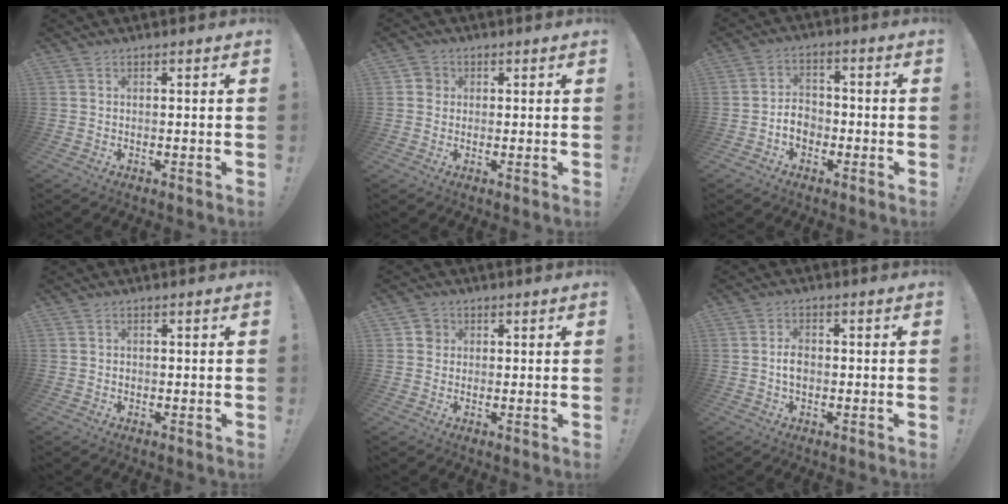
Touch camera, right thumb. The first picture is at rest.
{"total": 2.9, "force": [0.2, 2.8, 1.0], "torque": [-0.006, 0.005, 0.003]}
{"total": 6.2, "force": [-2.4, 4.9, 2.9], "torque": [-0.046, 0.015, -0.044]}
{"total": 0.6, "force": [-0.1, 0.6, 0.0], "torque": [-0.004, 0.005, -0.001]}
{"total": 3.3, "force": [0.6, 3.1, 0.9], "torque": [-0.008, 0.006, 0.011]}
{"total": 3.7, "force": [-0.5, 2.5, 2.7], "torque": [-0.037, 0.005, -0.010]}